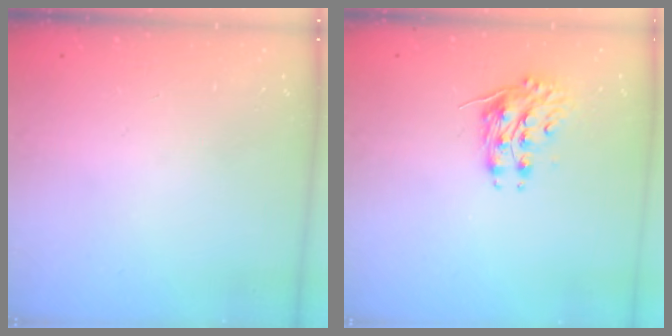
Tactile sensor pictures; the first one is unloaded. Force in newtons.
{"total": 8.2, "press": 8.2, "slide": 0.3}